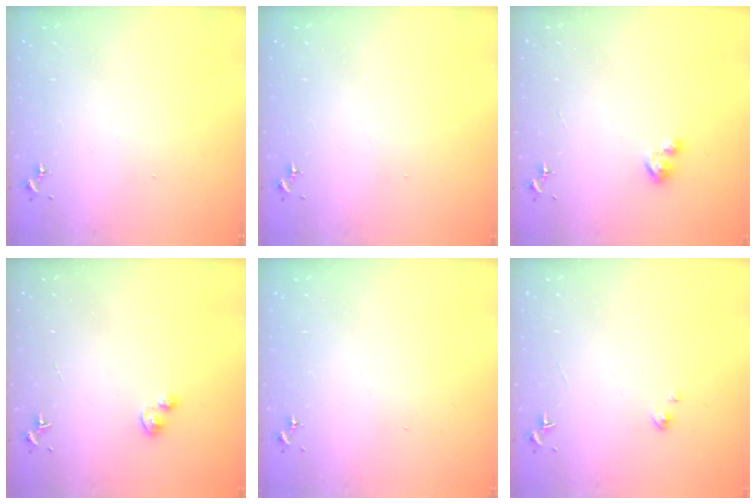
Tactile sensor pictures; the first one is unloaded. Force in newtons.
{"total": 0.0}
{"total": 4.4, "press": 4.3, "slide": 0.4}
{"total": 2.9, "press": 2.9, "slide": 0.1}
{"total": 0.0}
{"total": 1.8, "press": 1.8, "slide": 0.2}